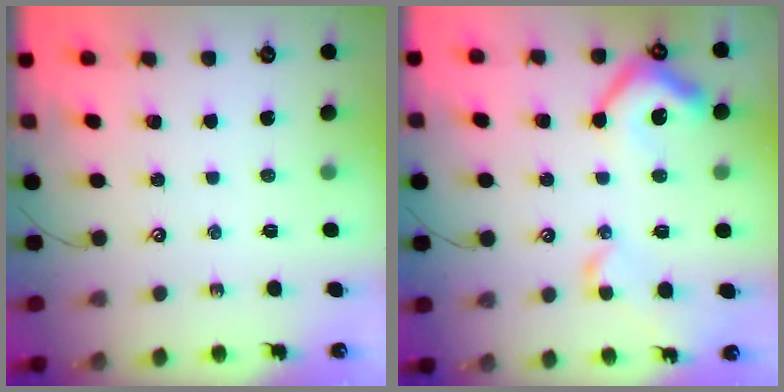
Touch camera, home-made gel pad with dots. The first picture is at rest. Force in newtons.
{"total": 11.4, "press": 11.3, "slide": 1.7}